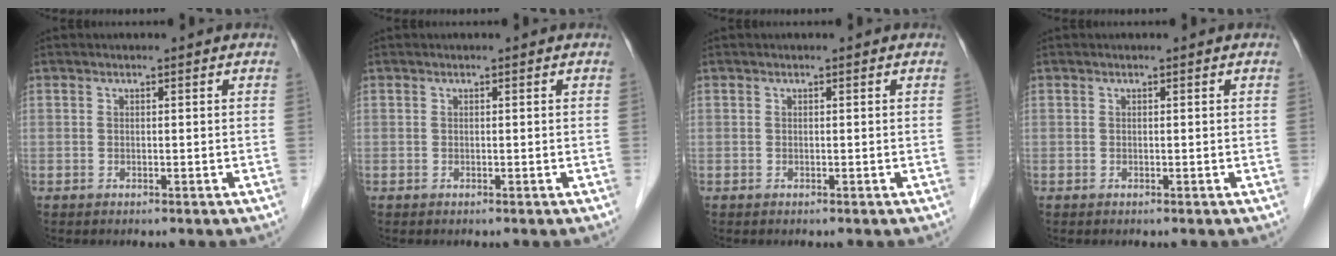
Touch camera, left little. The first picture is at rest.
{"total": 0.0}
{"total": 0.0}
{"total": 0.0}